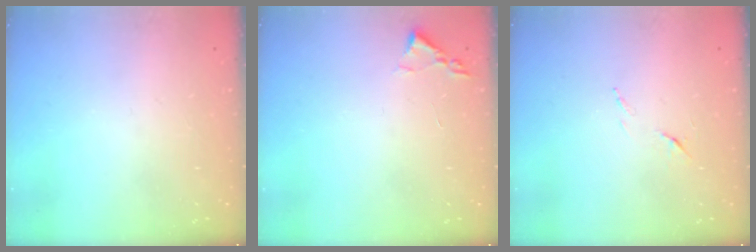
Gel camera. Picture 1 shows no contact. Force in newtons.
{"total": 1.8, "press": 1.8, "slide": 0.3}
{"total": 6.8, "press": 6.8, "slide": 0.8}